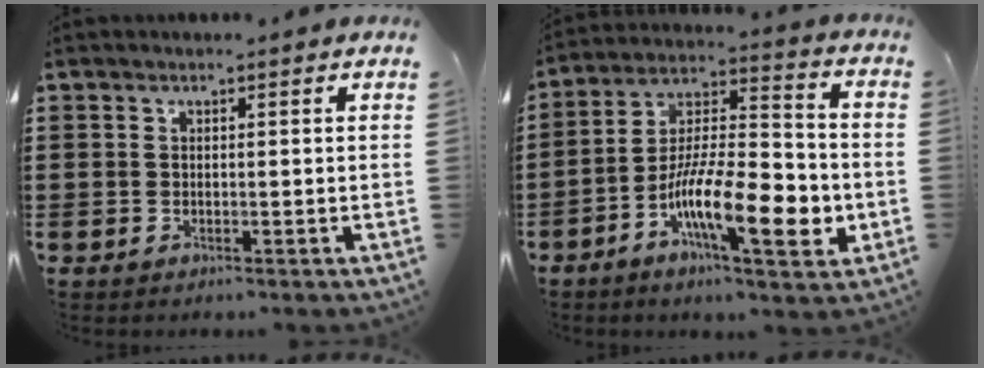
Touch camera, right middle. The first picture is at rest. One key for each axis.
{"total": 14.1, "fx": -5.5, "fy": 4.0, "fz": 12.4, "tx": -0.231, "ty": -0.014, "tz": -0.100}